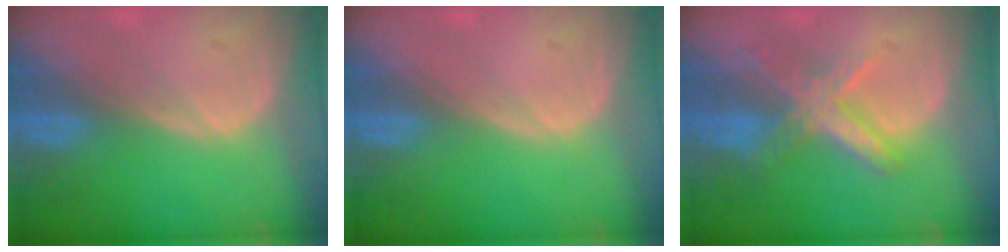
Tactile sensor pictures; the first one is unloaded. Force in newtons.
{"total": 0.0}
{"total": 7.2, "press": 6.1, "slide": 3.7}